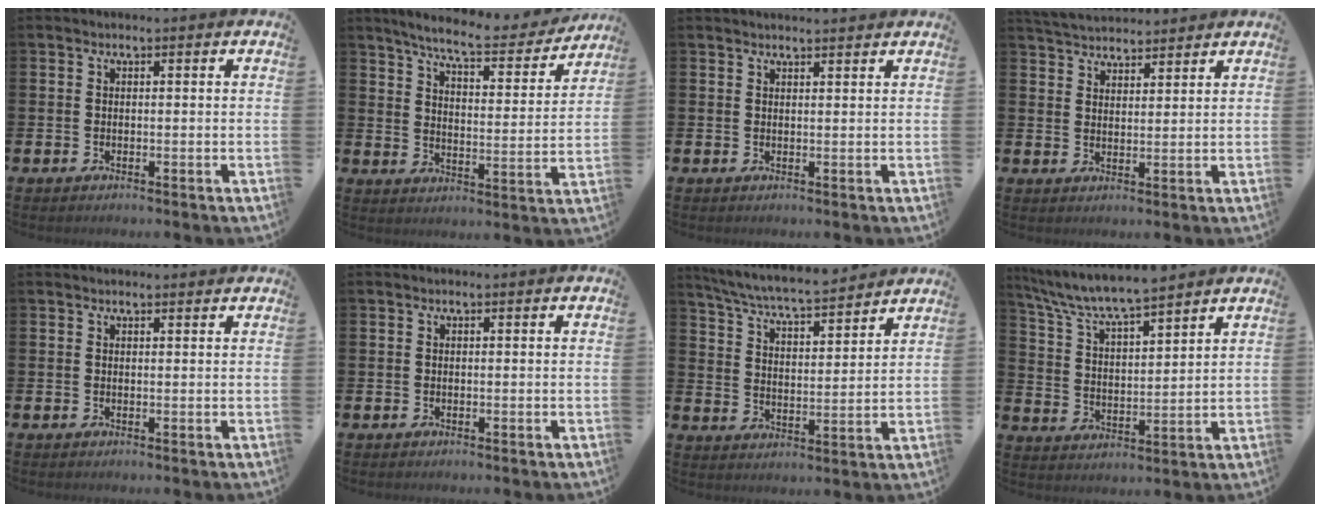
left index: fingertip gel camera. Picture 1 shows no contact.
{"total": 7.9, "force": [7.2, 0.6, 3.0], "torque": [-0.083, -0.043, 0.123]}
{"total": 1.6, "force": [1.6, 0.0, 0.1], "torque": [0.003, -0.008, 0.027]}
{"total": 4.3, "force": [4.2, 0.8, 0.0], "torque": [-0.020, -0.017, 0.079]}
{"total": 0.7, "force": [0.7, 0.0, 0.2], "torque": [0.004, -0.002, 0.011]}
{"total": 0.0}
{"total": 6.7, "force": [6.4, 0.4, 2.0], "torque": [-0.070, -0.048, 0.111]}
{"total": 7.2, "force": [6.8, 0.5, 2.2], "torque": [-0.077, -0.041, 0.118]}